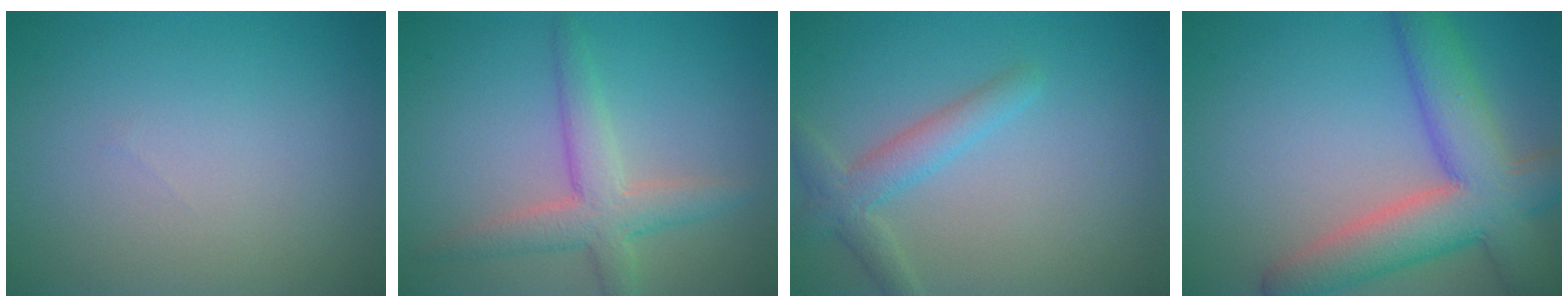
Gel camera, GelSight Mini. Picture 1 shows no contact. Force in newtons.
{"total": 4.1, "press": 4.1, "slide": 0.4}
{"total": 2.8, "press": 2.8, "slide": 0.1}
{"total": 8.8, "press": 8.8, "slide": 0.6}